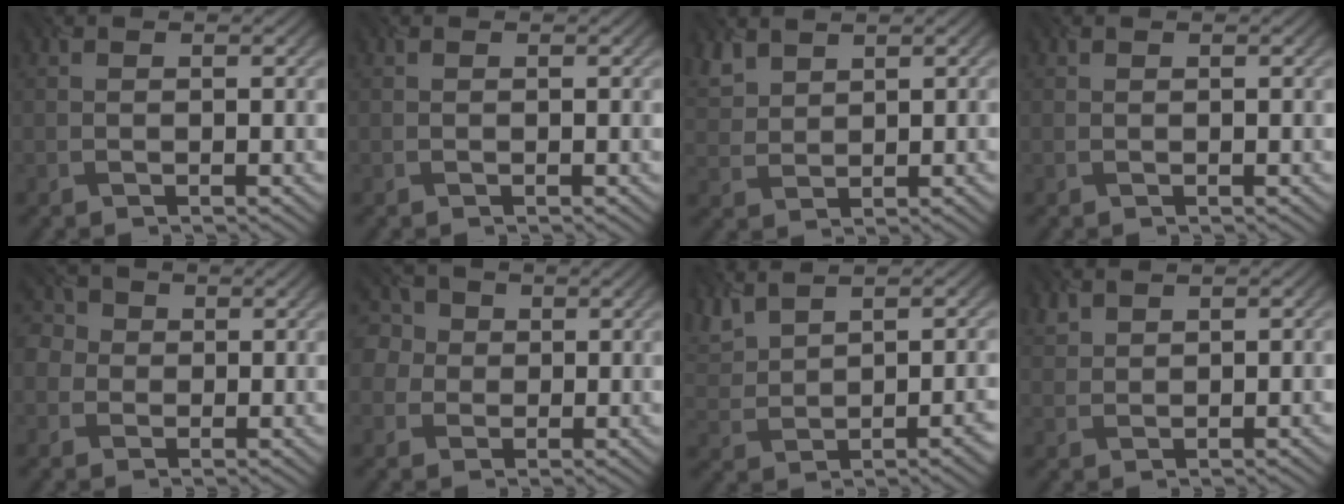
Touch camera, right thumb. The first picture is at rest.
{"total": 0.0}
{"total": 3.4, "force": [2.8, 1.5, 1.0], "torque": [-0.038, 0.008, 0.068]}
{"total": 0.0}
{"total": 3.4, "force": [-0.2, 3.4, -0.1], "torque": [-0.007, 0.007, -0.023]}
{"total": 5.4, "force": [1.3, 5.1, 1.2], "torque": [-0.051, 0.021, -0.008]}
{"total": 7.4, "force": [3.9, 3.2, 5.3], "torque": [-0.111, 0.018, 0.079]}
{"total": 1.9, "force": [1.6, 0.7, 0.6], "torque": [-0.026, 0.012, 0.039]}